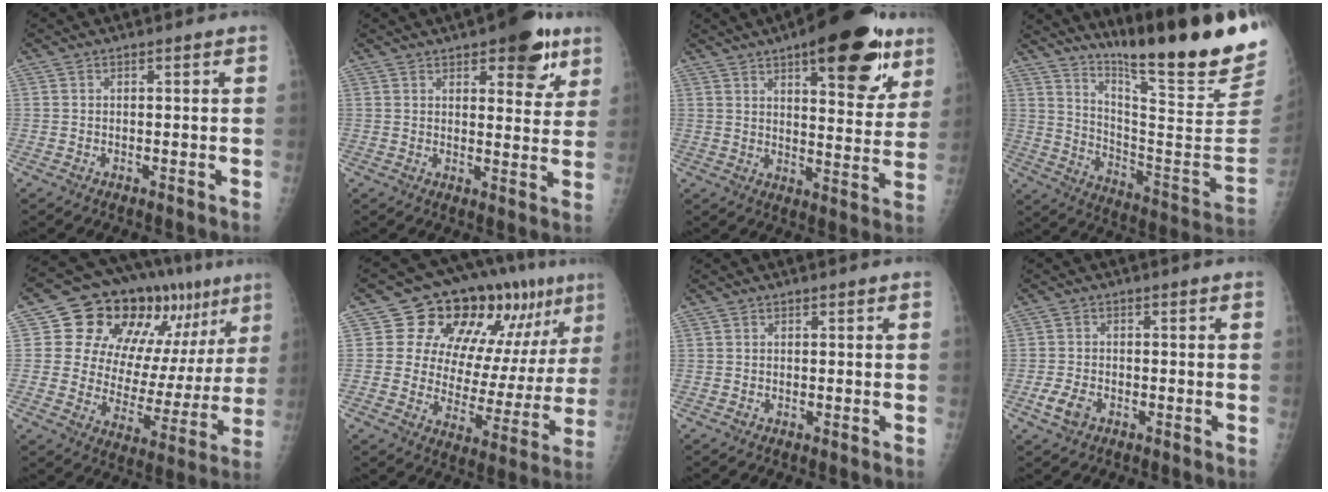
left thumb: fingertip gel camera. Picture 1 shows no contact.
{"total": 10.9, "force": [6.2, 4.5, 7.7], "torque": [-0.062, -0.024, 0.078]}
{"total": 20.9, "force": [11.4, 7.8, 15.7], "torque": [-0.175, -0.037, 0.157]}
{"total": 25.3, "force": [19.1, 1.6, 16.6], "torque": [-0.233, -0.135, 0.292]}
{"total": 22.7, "force": [11.3, 12.8, 15.0], "torque": [-0.158, -0.013, 0.173]}
{"total": 20.7, "force": [10.5, 10.8, 14.2], "torque": [-0.139, -0.022, 0.154]}
{"total": 0.0}
{"total": 3.9, "force": [-1.7, 2.6, 2.4], "torque": [-0.047, 0.004, -0.031]}